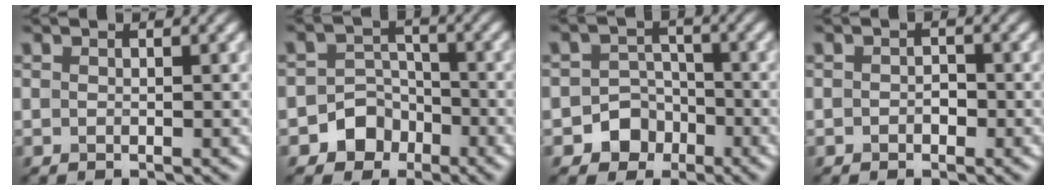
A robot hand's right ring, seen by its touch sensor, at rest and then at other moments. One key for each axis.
{"total": 4.0, "fx": -2.2, "fy": 3.2, "fz": 0.9, "tx": 0.016, "ty": 0.009, "tz": -0.045}
{"total": 4.1, "fx": -2.1, "fy": 3.4, "fz": 0.8, "tx": 0.022, "ty": 0.007, "tz": -0.046}
{"total": 1.1, "fx": -0.3, "fy": 0.8, "fz": 0.7, "tx": -0.011, "ty": -0.002, "tz": -0.007}